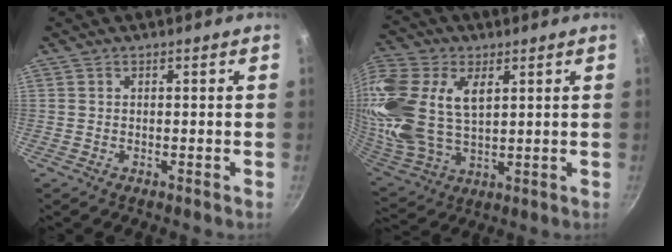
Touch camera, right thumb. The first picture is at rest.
{"total": 21.9, "force": [6.3, 13.3, 16.1], "torque": [-0.361, -0.005, 0.126]}